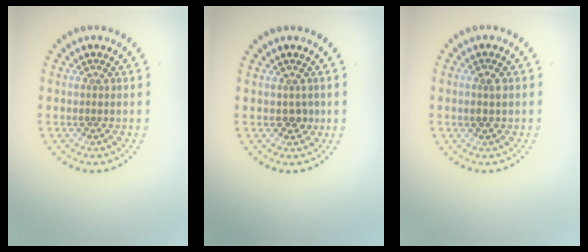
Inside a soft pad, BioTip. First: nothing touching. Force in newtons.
{"total": 1.0, "press": 1.0, "slide": 0.3}
{"total": 1.4, "press": 1.4, "slide": 0.2}